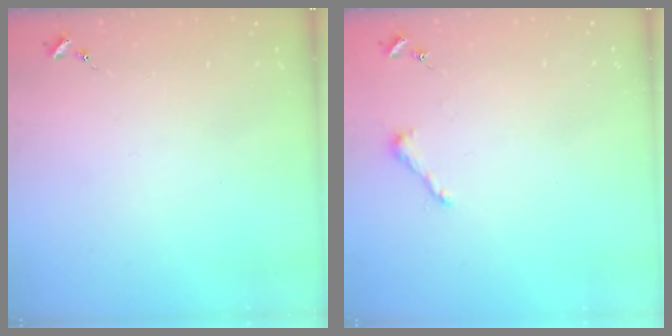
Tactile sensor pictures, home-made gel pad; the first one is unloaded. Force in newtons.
{"total": 3.9, "press": 3.9, "slide": 0.3}